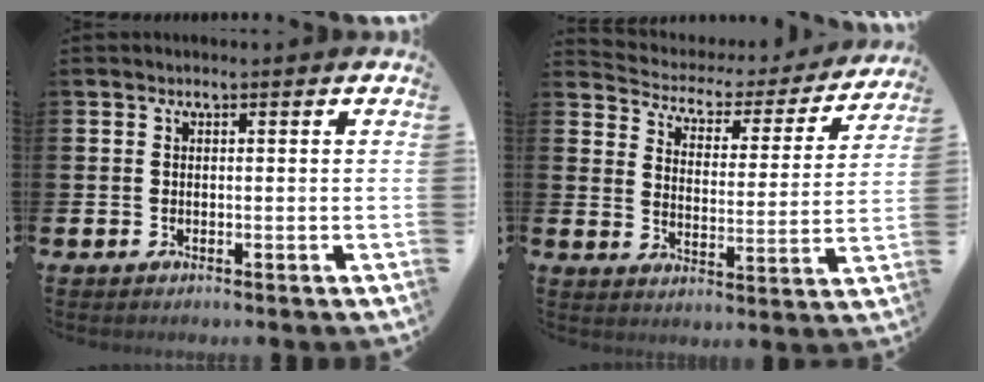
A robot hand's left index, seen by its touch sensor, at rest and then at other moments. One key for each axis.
{"total": 3.3, "fx": 2.7, "fy": 1.8, "fz": 0.7, "tx": -0.037, "ty": -0.026, "tz": 0.034}